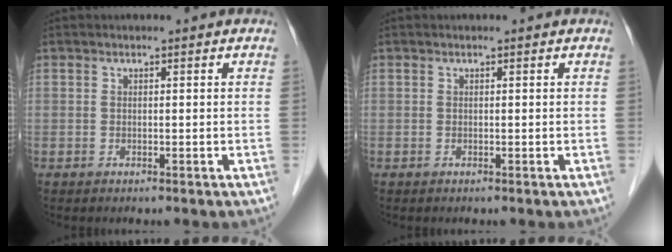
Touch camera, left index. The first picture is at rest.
{"total": 0.0}